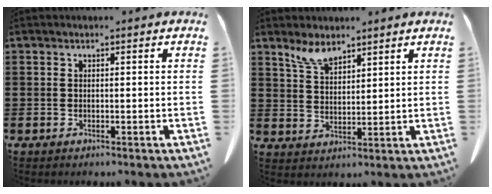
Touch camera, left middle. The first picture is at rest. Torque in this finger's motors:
{"motor_torque": [0.11, -0.08, -0.14, -0.04]}